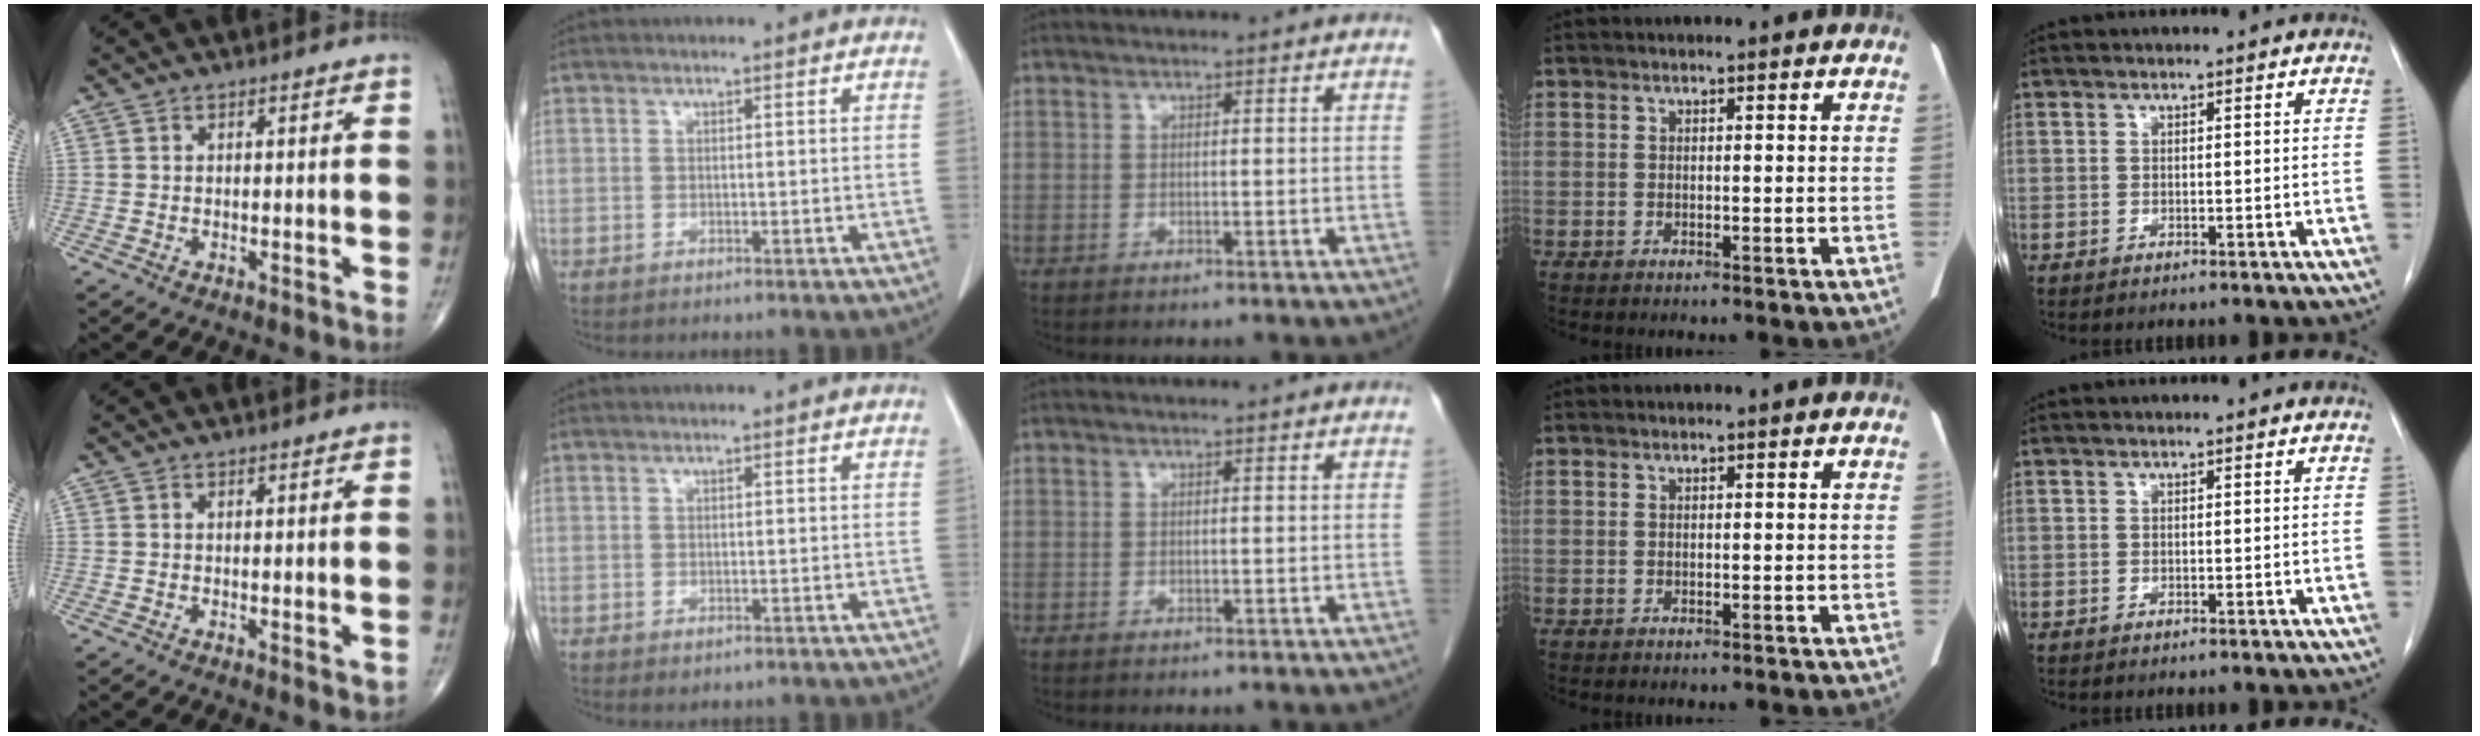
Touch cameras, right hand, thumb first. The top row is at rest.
{"thumb": {"total": 1.4, "force": [-0.2, 0.6, 1.3], "torque": [-0.017, -0.004, -0.001]}, "index": {"total": 0.9, "force": [-0.5, 0.5, 0.6], "torque": [-0.007, -0.001, -0.001]}}